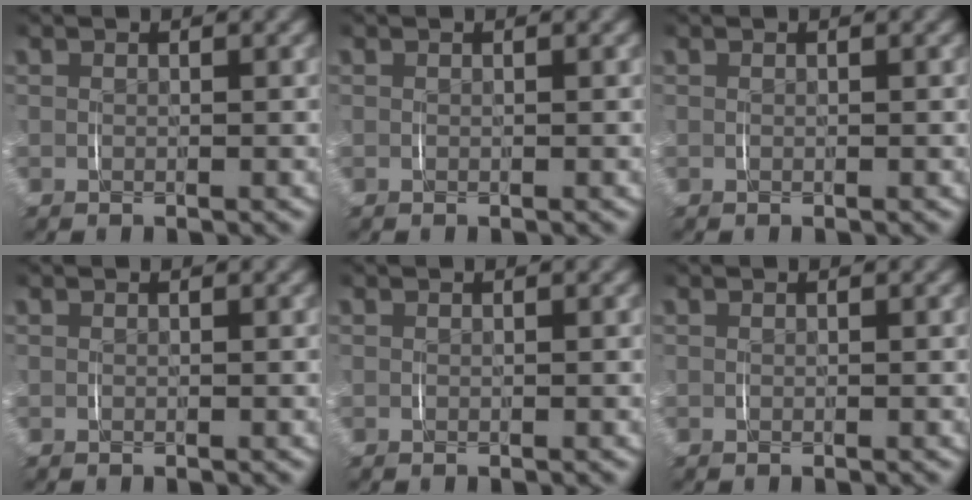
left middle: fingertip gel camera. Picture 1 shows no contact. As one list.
[{"total": 0.0}, {"total": 0.0}, {"total": 0.0}, {"total": 0.0}, {"total": 0.0}]